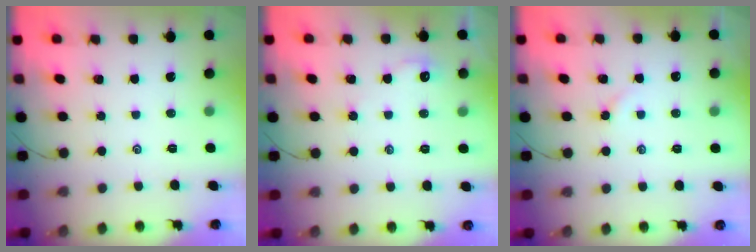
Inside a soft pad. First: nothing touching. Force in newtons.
{"total": 1.8, "press": 1.8, "slide": 0.3}
{"total": 2.1, "press": 2.1, "slide": 0.4}